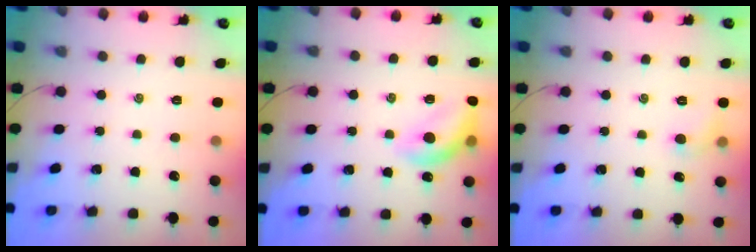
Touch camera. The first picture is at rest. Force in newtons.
{"total": 14.0, "press": 13.8, "slide": 2.7}
{"total": 4.8, "press": 4.6, "slide": 1.4}